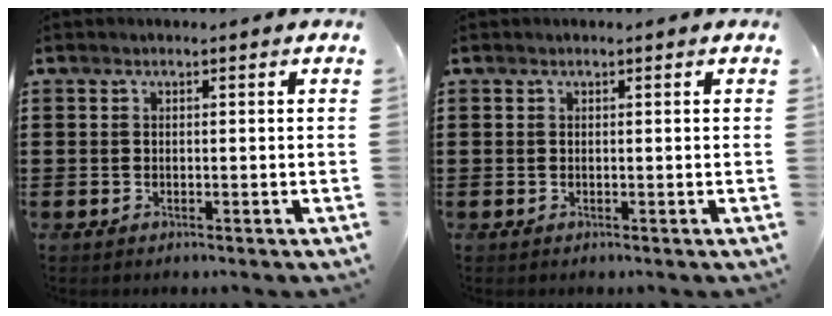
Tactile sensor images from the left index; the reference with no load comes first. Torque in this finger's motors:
{"motor_torque": [0.05, -0.05, 0.01, 0.01]}